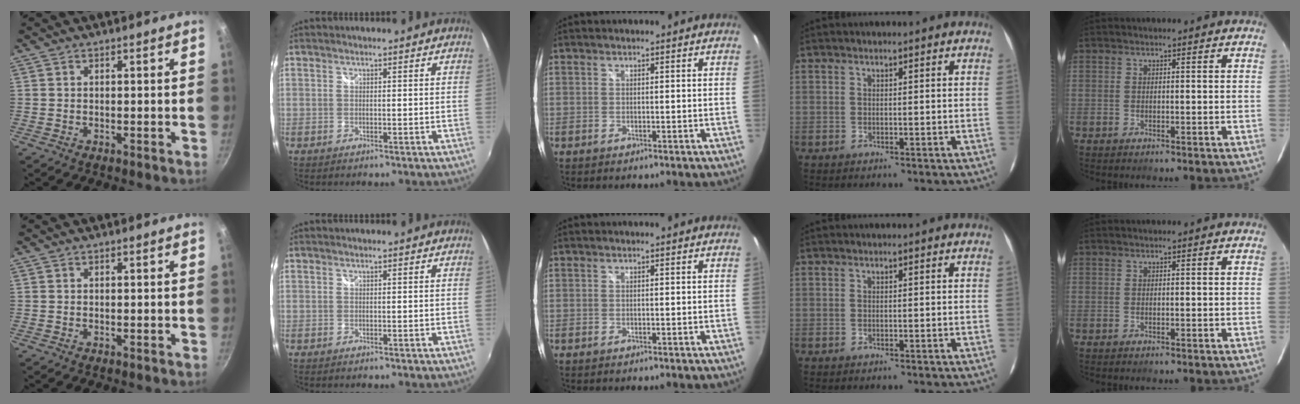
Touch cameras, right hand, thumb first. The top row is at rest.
{}